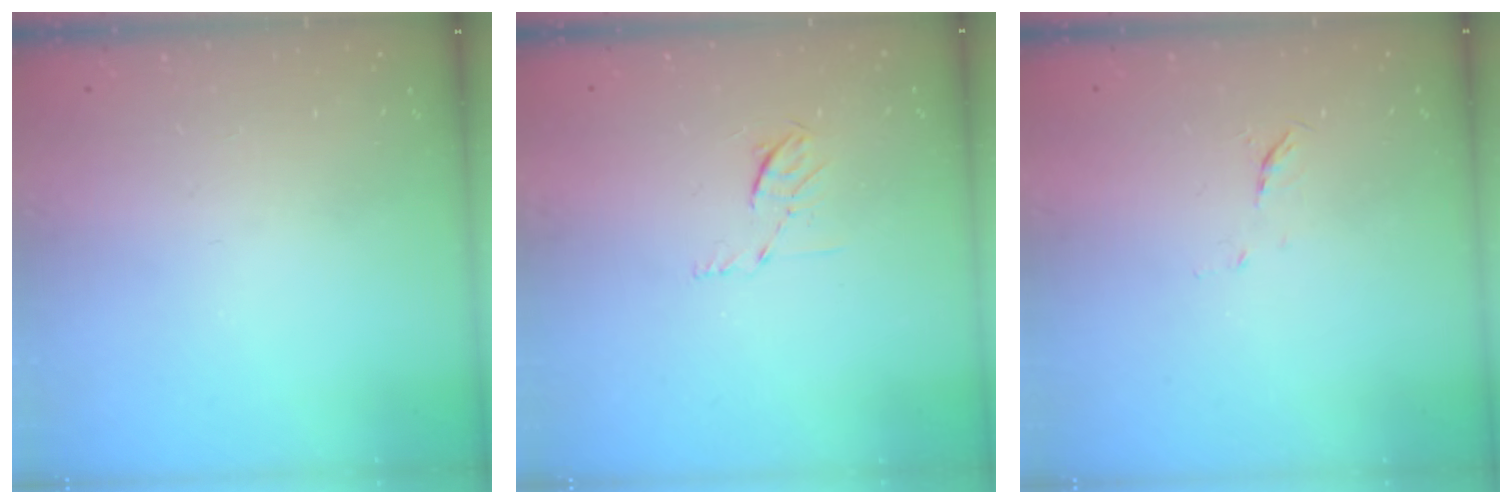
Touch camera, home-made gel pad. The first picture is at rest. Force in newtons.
{"total": 5.2, "press": 5.1, "slide": 0.9}
{"total": 4.3, "press": 4.1, "slide": 1.3}